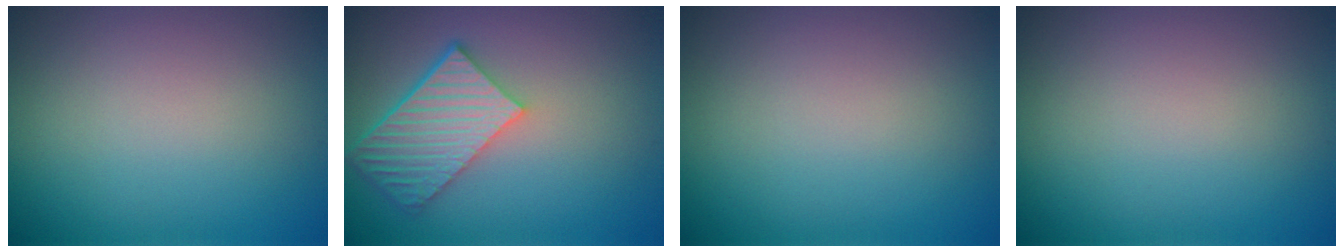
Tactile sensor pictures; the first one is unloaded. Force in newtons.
{"total": 5.7, "press": 4.3, "slide": 3.7}
{"total": 0.0}
{"total": 0.0}